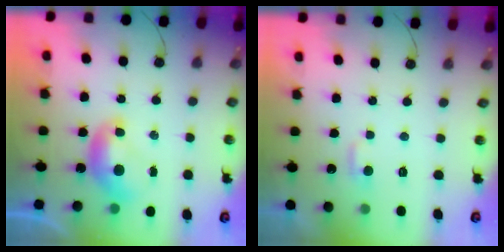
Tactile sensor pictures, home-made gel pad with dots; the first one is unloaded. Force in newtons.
{"total": 2.7, "press": 2.7, "slide": 0.4}